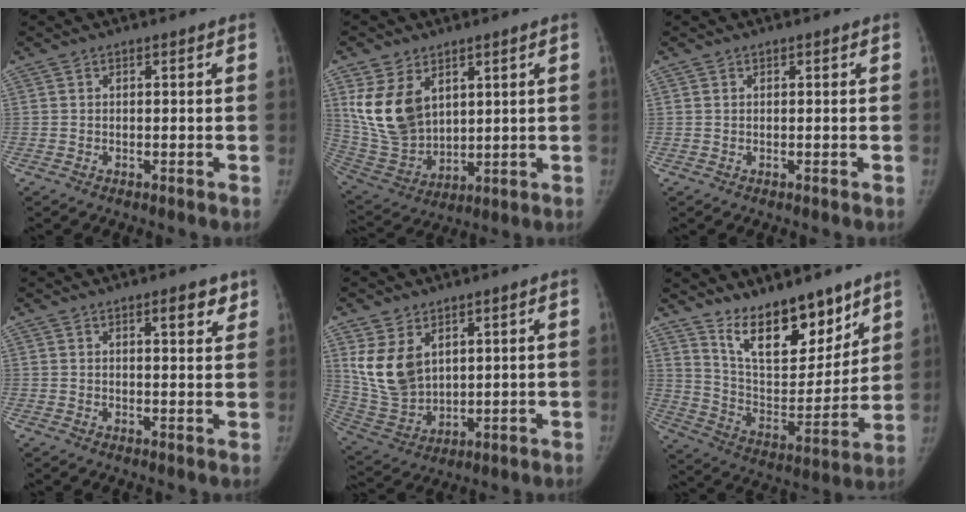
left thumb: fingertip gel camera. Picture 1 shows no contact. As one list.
[{"total": 13.7, "force": [5.2, 9.3, 8.7], "torque": [-0.146, -0.025, 0.126]}, {"total": 0.0}, {"total": 4.2, "force": [2.6, 1.4, 3.0], "torque": [-0.026, -0.014, 0.035]}, {"total": 11.4, "force": [4.4, 7.8, 7.2], "torque": [-0.120, -0.023, 0.109]}, {"total": 18.0, "force": [12.9, 7.6, 10.1], "torque": [-0.103, -0.092, 0.226]}]